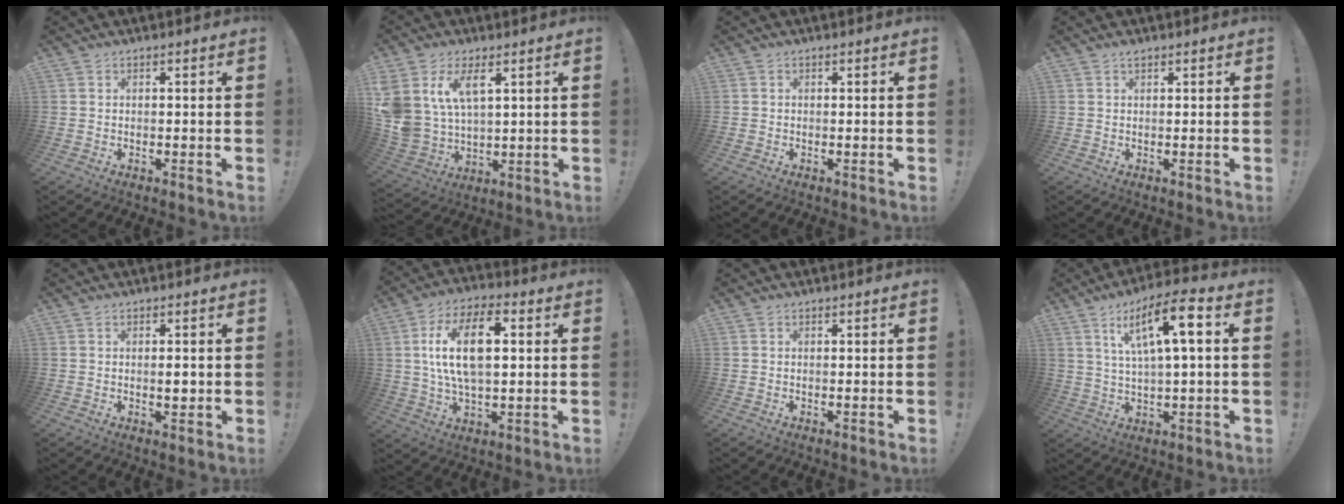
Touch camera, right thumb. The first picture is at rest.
{"total": 11.8, "force": [6.0, 7.1, 7.3], "torque": [-0.153, -0.027, 0.118]}
{"total": 0.6, "force": [-0.4, 0.4, -0.1], "torque": [-0.005, 0.004, -0.005]}
{"total": 0.6, "force": [0.5, 0.1, -0.3], "torque": [0.007, 0.001, 0.009]}
{"total": 1.9, "force": [-0.2, 0.8, 1.7], "torque": [-0.010, -0.007, -0.009]}
{"total": 16.1, "force": [3.1, 8.4, 13.4], "torque": [-0.245, 0.008, 0.050]}
{"total": 0.0}
{"total": 13.5, "force": [4.5, 2.8, 12.4], "torque": [-0.217, 0.000, 0.066]}